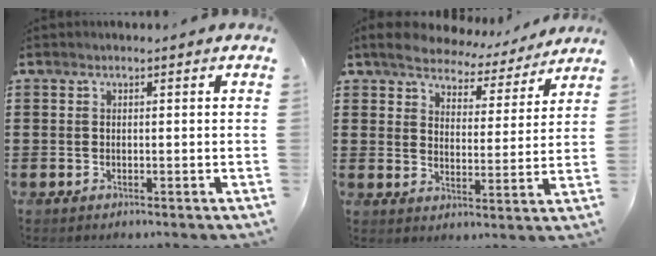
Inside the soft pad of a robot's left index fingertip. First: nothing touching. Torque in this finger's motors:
{"motor_torque": [1.03, -1.11, -0.01, -0.07]}